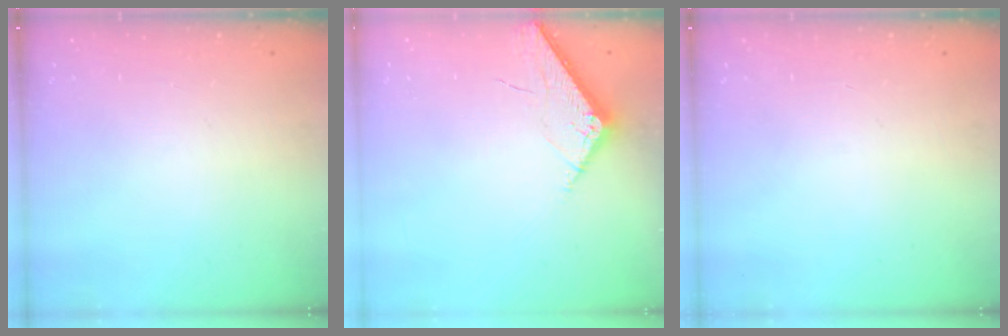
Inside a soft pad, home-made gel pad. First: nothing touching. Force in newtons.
{"total": 5.2, "press": 5.2, "slide": 0.6}
{"total": 0.0}